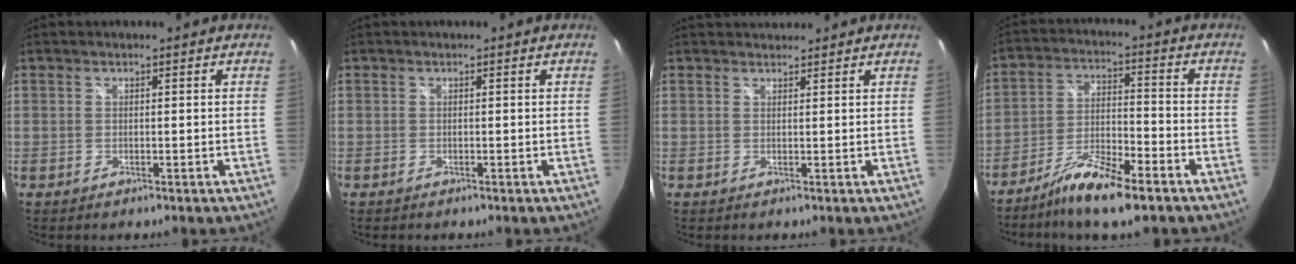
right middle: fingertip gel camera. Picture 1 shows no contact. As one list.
[{"total": 0.0}, {"total": 2.4, "force": [2.4, 0.5, 0.3], "torque": [-0.006, 0.008, 0.039]}, {"total": 11.2, "force": [-8.3, 1.7, 7.3], "torque": [-0.150, -0.013, -0.153]}]